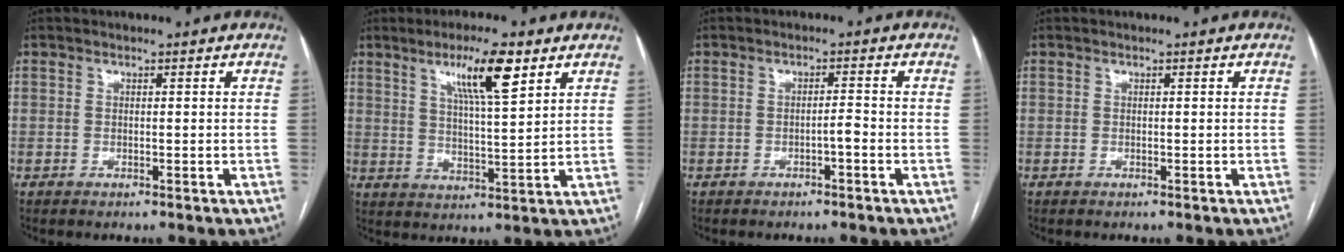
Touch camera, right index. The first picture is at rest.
{"total": 9.1, "force": [5.1, 0.8, 7.5], "torque": [-0.133, 0.001, 0.088]}
{"total": 1.5, "force": [-0.8, 0.1, 1.3], "torque": [-0.021, 0.002, -0.014]}
{"total": 0.0}